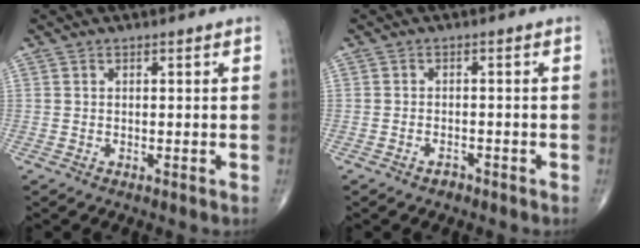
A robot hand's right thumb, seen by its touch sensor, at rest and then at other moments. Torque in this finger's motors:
{"motor_torque": [-0.76, 0.05, -0.26, -0.19, 0.01]}